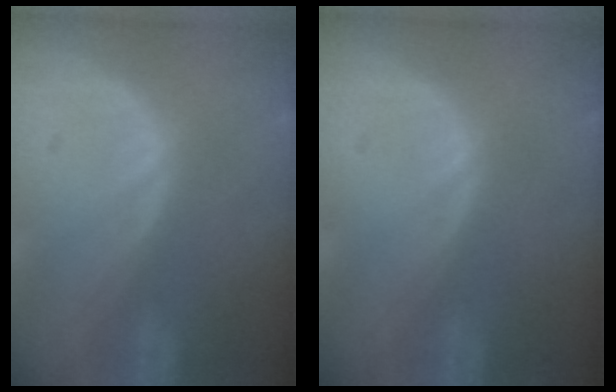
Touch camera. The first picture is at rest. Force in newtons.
{"total": 0.0}